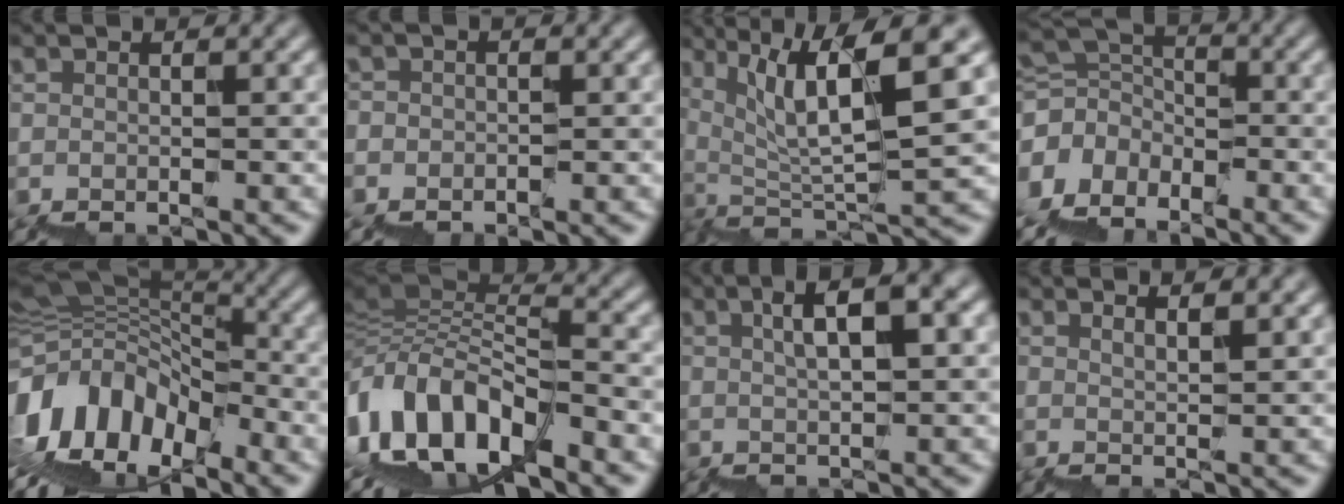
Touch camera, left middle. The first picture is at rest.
{"total": 0.9, "force": [-0.3, 0.0, -0.8], "torque": [0.003, 0.008, -0.008]}
{"total": 8.3, "force": [4.5, 1.6, 6.7], "torque": [-0.100, 0.020, 0.081]}
{"total": 4.6, "force": [-2.9, 3.1, 1.6], "torque": [-0.041, 0.011, -0.063]}
{"total": 9.8, "force": [-3.6, 6.3, 6.6], "torque": [-0.132, 0.030, -0.073]}
{"total": 9.5, "force": [-4.4, 4.7, 7.0], "torque": [-0.129, 0.024, -0.080]}
{"total": 4.8, "force": [2.4, 1.0, 4.0], "torque": [-0.053, 0.021, 0.040]}
{"total": 3.1, "force": [2.3, 0.8, 2.0], "torque": [-0.006, 0.019, 0.031]}